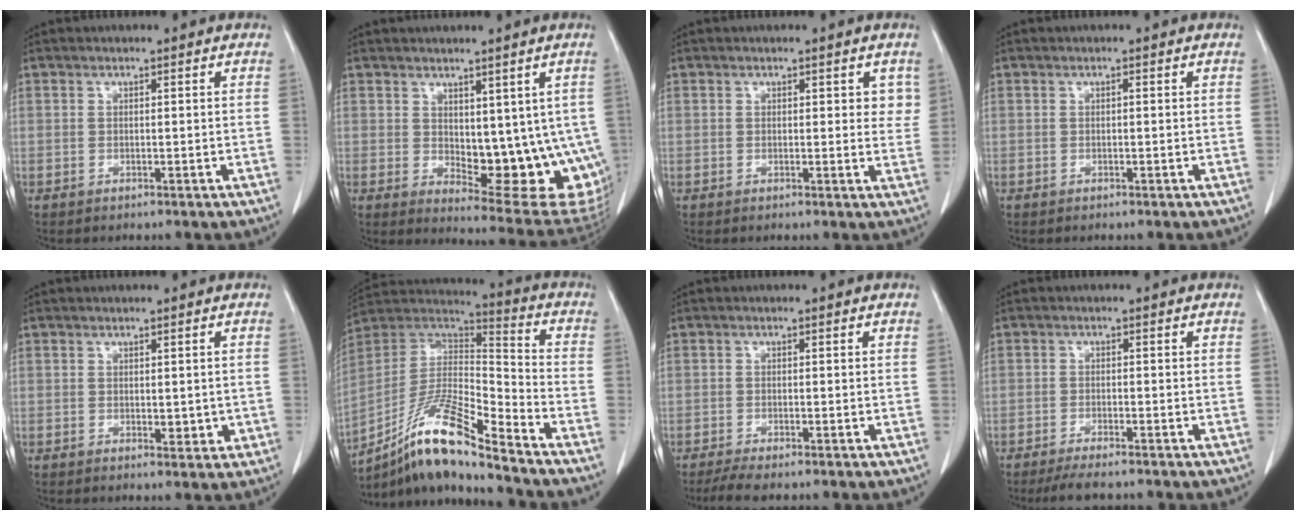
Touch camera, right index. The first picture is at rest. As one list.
[{"total": 14.5, "force": [0.0, 6.6, 12.9], "torque": [-0.141, -0.013, 0.020]}, {"total": 2.6, "force": [1.2, 1.5, 1.8], "torque": [-0.007, -0.003, 0.010]}, {"total": 0.0}, {"total": 2.3, "force": [-0.1, 1.2, 1.9], "torque": [-0.022, -0.004, 0.005]}, {"total": 16.1, "force": [-11.8, 1.2, 10.8], "torque": [-0.207, 0.008, -0.212]}, {"total": 3.6, "force": [-2.9, 0.3, 2.1], "torque": [-0.036, -0.009, -0.048]}, {"total": 5.2, "force": [-4.6, 0.5, 2.5], "torque": [-0.039, -0.013, -0.075]}]